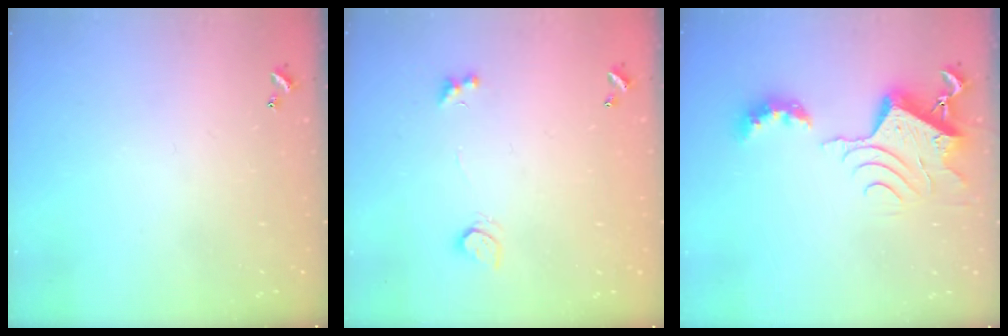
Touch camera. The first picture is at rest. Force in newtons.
{"total": 2.6, "press": 2.4, "slide": 1.2}
{"total": 11.5, "press": 11.5, "slide": 1.0}